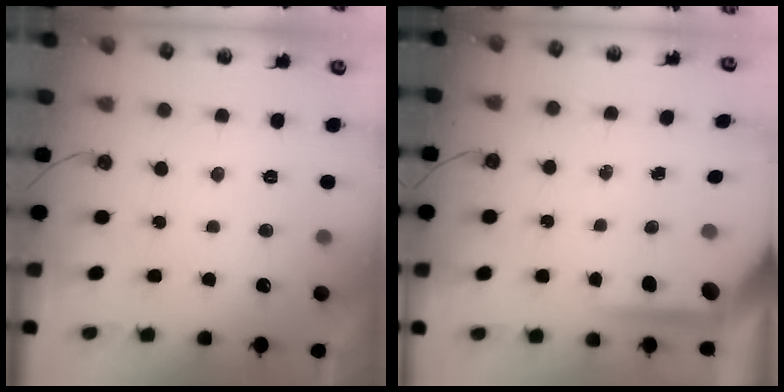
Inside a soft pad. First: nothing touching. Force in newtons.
{"total": 7.8, "press": 7.7, "slide": 0.8}